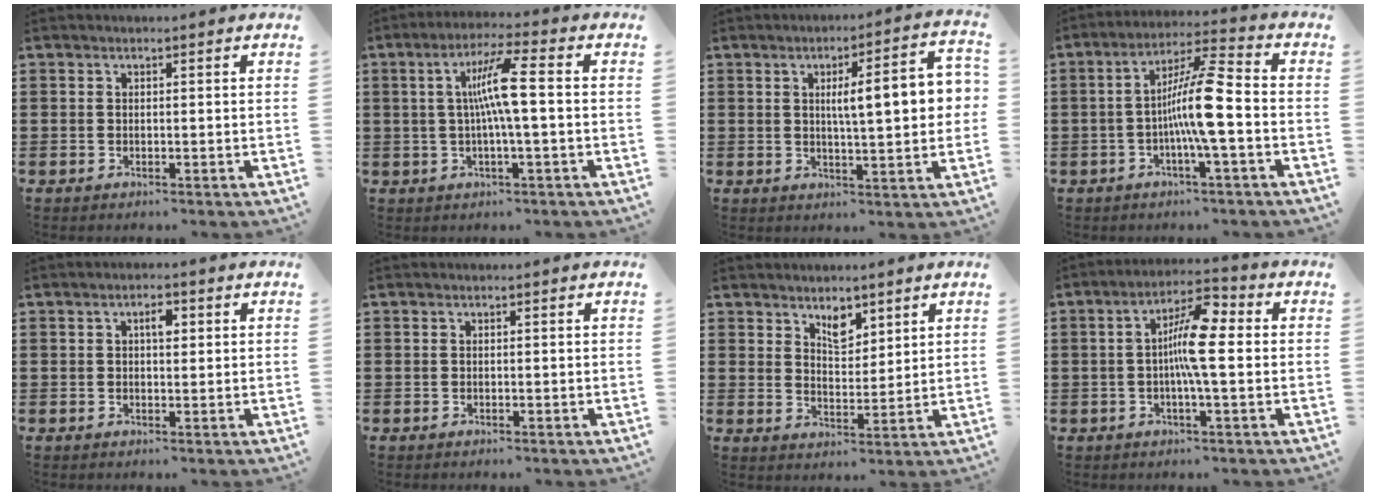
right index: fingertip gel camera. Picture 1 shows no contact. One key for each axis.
{"total": 7.7, "fx": 0.3, "fy": 0.4, "fz": 7.7, "tx": -0.149, "ty": 0.003, "tz": -0.007}
{"total": 8.9, "fx": 1.4, "fy": 1.9, "fz": 8.6, "tx": -0.144, "ty": 0.002, "tz": 0.015}
{"total": 9.9, "fx": -1.8, "fy": 0.8, "fz": 9.7, "tx": -0.188, "ty": -0.002, "tz": -0.041}
{"total": 2.3, "fx": 0.6, "fy": 1.0, "fz": 2.0, "tx": -0.033, "ty": 0.006, "tz": 0.006}
{"total": 0.0}
{"total": 4.2, "fx": 3.1, "fy": 2.2, "fz": 1.8, "tx": -0.028, "ty": -0.001, "tz": 0.054}
{"total": 8.1, "fx": 0.1, "fy": 1.6, "fz": 7.9, "tx": -0.159, "ty": 0.004, "tz": -0.007}